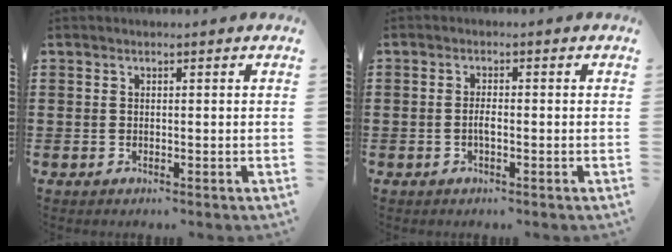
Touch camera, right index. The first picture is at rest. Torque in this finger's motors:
{"motor_torque": [2.14, 0.00, 0.04, 0.04]}